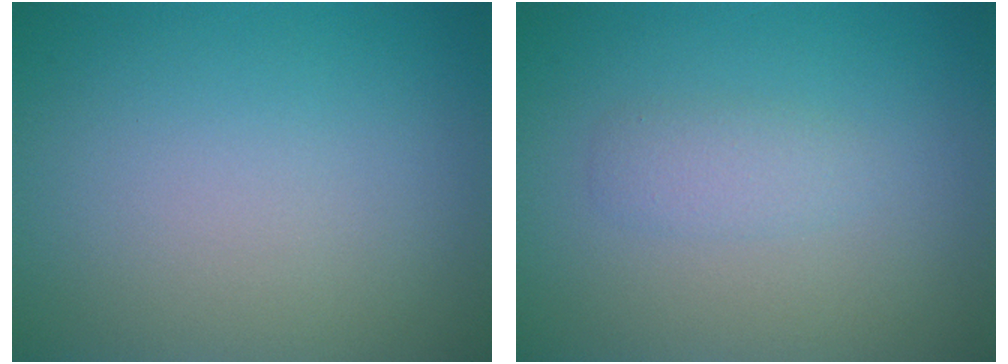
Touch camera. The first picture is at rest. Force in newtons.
{"total": 1.4, "press": 1.4, "slide": 0.0}